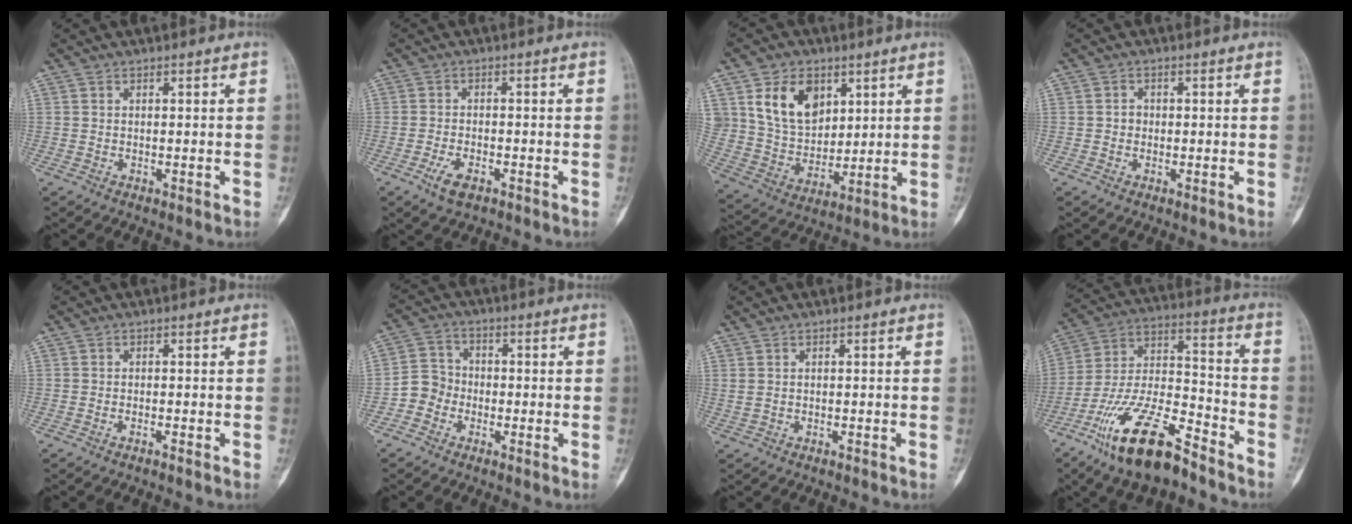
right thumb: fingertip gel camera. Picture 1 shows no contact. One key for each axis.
{"total": 4.0, "fx": -2.2, "fy": 1.8, "fz": 2.8, "tx": -0.056, "ty": 0.007, "tz": -0.040}
{"total": 13.5, "fx": 5.8, "fy": 9.6, "fz": 7.6, "tx": -0.102, "ty": -0.027, "tz": 0.122}
{"total": 1.4, "fx": -0.2, "fy": 1.3, "fz": 0.5, "tx": 0.002, "ty": 0.007, "tz": -0.005}
{"total": 0.7, "fx": -0.6, "fy": 0.0, "fz": 0.5, "tx": -0.014, "ty": 0.006, "tz": -0.008}
{"total": 4.8, "fx": -2.2, "fy": 4.1, "fz": 1.1, "tx": 0.001, "ty": 0.019, "tz": -0.054}
{"total": 0.7, "fx": 0.0, "fy": 0.5, "fz": 0.5, "tx": -0.018, "ty": 0.007, "tz": 0.005}
{"total": 19.3, "fx": -12.9, "fy": 6.2, "fz": 13.0, "tx": -0.250, "ty": 0.071, "tz": -0.236}